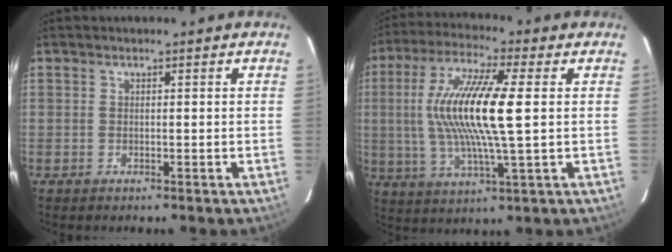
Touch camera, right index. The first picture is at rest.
{"total": 16.3, "force": [1.5, 2.2, 16.0], "torque": [-0.309, 0.001, 0.026]}